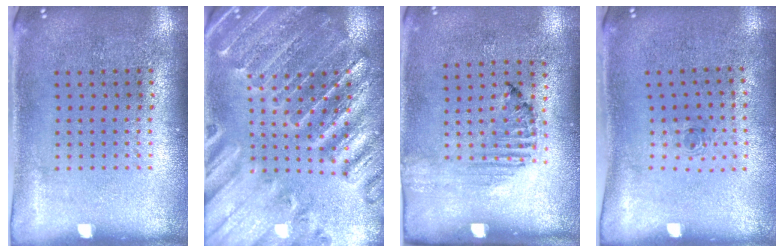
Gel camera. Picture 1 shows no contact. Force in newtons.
{"total": 2.8, "press": 2.8, "slide": 0.4}
{"total": 1.3, "press": 1.1, "slide": 0.6}
{"total": 0.6, "press": 0.3, "slide": 0.5}